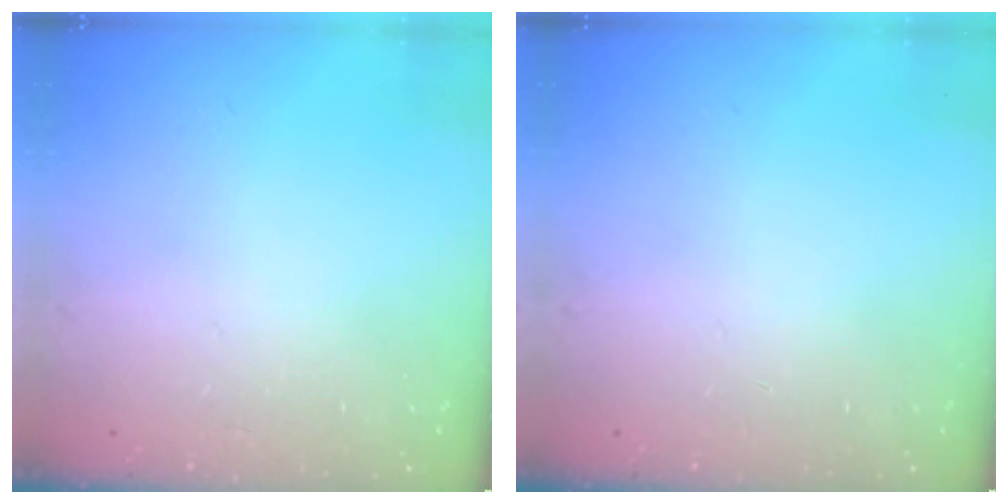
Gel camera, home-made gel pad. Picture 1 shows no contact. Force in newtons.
{"total": 0.0}